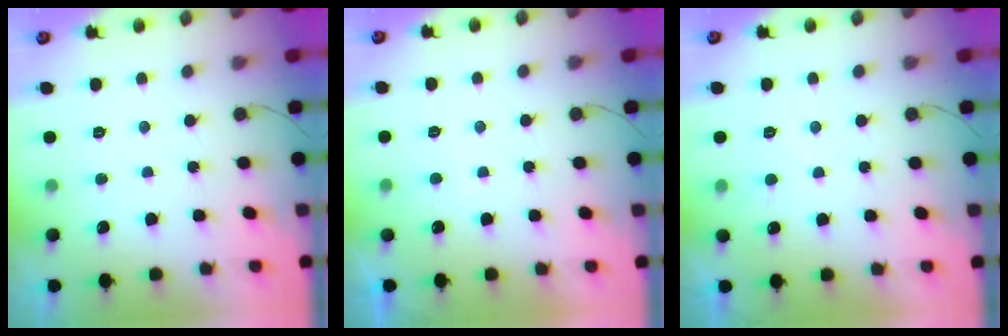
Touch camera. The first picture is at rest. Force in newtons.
{"total": 0.9, "press": 0.7, "slide": 0.5}
{"total": 2.4, "press": 2.3, "slide": 0.6}